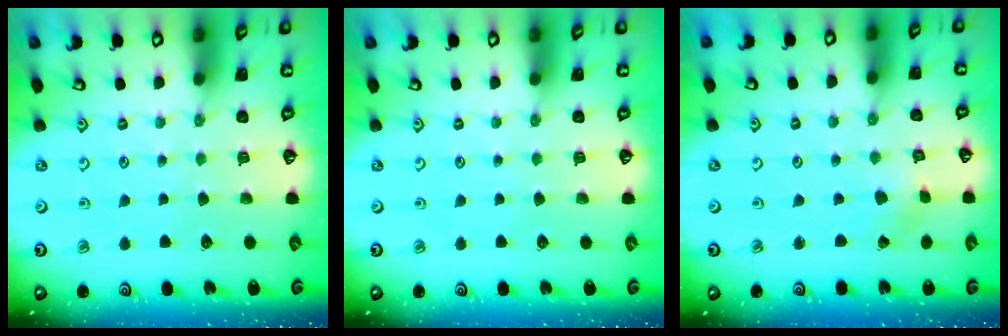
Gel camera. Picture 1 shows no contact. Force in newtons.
{"total": 0.0}
{"total": 0.9, "press": 0.9, "slide": 0.1}